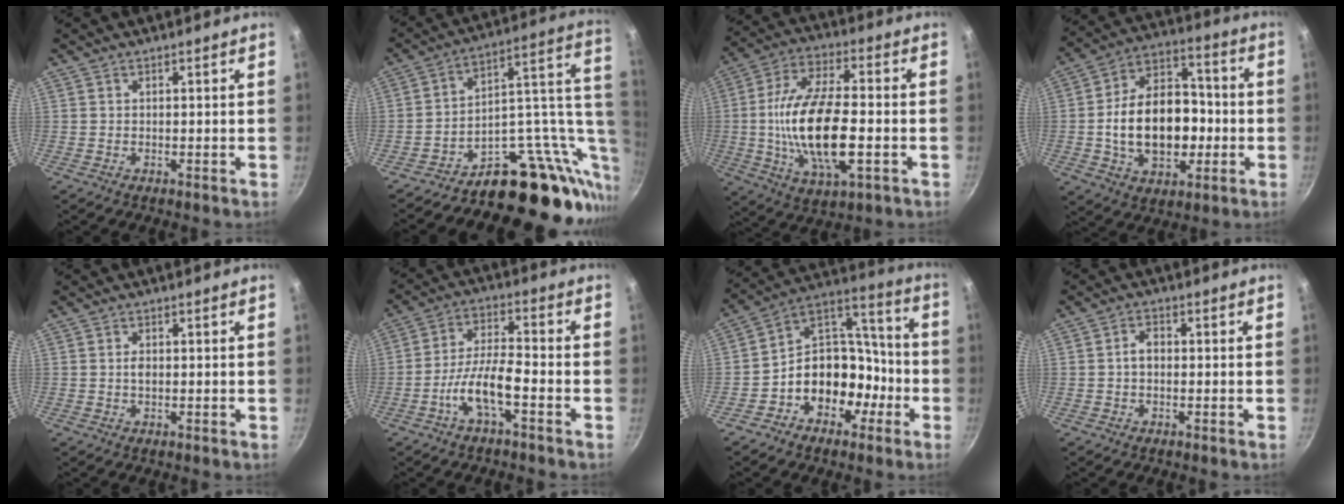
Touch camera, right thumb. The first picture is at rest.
{"total": 23.1, "force": [-4.7, 14.6, 17.3], "torque": [-0.166, 0.043, -0.076]}
{"total": 19.2, "force": [-2.8, 8.2, 17.2], "torque": [-0.318, 0.015, -0.056]}
{"total": 19.1, "force": [-2.5, 13.1, 13.7], "torque": [-0.190, 0.043, -0.039]}
{"total": 1.5, "force": [0.0, 0.9, 1.1], "torque": [-0.018, 0.004, 0.000]}
{"total": 8.8, "force": [-4.0, 2.5, 7.4], "torque": [-0.148, 0.036, -0.081]}
{"total": 15.5, "force": [-6.1, 11.9, 7.9], "torque": [-0.063, 0.081, -0.101]}
{"total": 2.7, "force": [-0.2, 1.9, 2.0], "torque": [-0.028, 0.013, -0.005]}